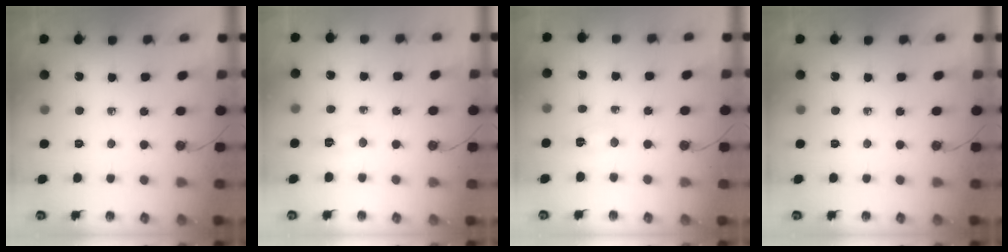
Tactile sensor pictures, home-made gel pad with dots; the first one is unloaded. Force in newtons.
{"total": 2.9, "press": 2.9, "slide": 0.4}
{"total": 2.9, "press": 2.9, "slide": 0.4}
{"total": 0.0}